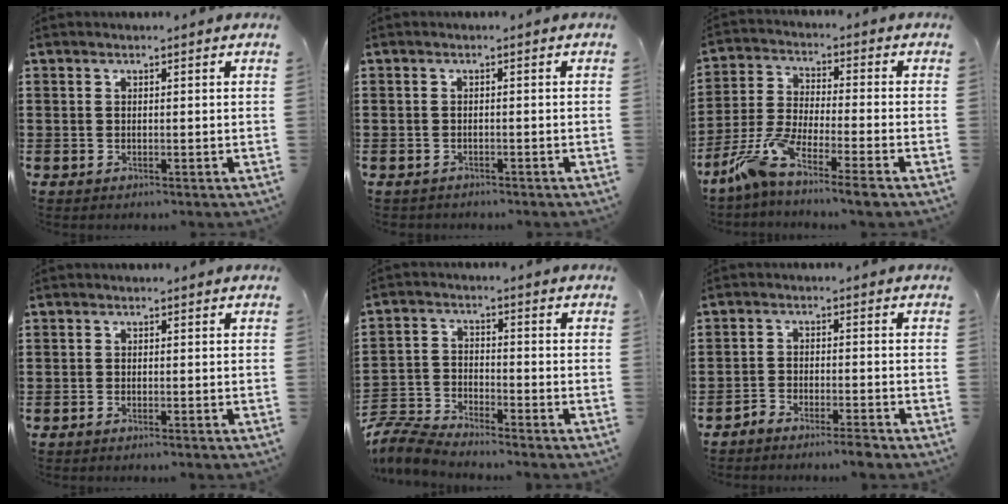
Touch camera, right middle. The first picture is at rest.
{"total": 0.8, "force": [-0.8, 0.1, 0.0], "torque": [-0.004, -0.001, -0.016]}
{"total": 7.7, "force": [-6.3, 0.6, 4.4], "torque": [-0.111, -0.012, -0.128]}
{"total": 0.7, "force": [-0.6, 0.0, 0.3], "torque": [-0.007, -0.003, -0.012]}
{"total": 6.1, "force": [-6.0, 0.4, 1.1], "torque": [-0.050, -0.005, -0.127]}
{"total": 3.4, "force": [-3.4, 0.0, 0.4], "torque": [-0.010, 0.002, -0.070]}